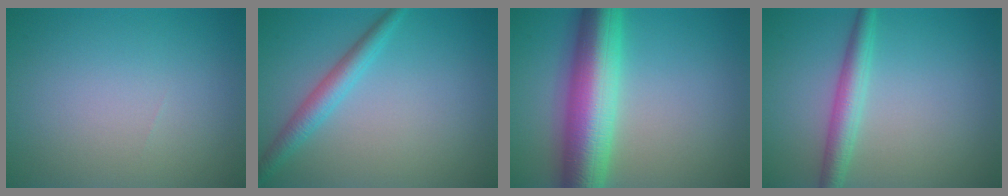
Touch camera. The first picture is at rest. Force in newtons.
{"total": 2.7, "press": 2.7, "slide": 0.1}
{"total": 9.8, "press": 9.8, "slide": 0.1}
{"total": 3.0, "press": 3.0, "slide": 0.1}